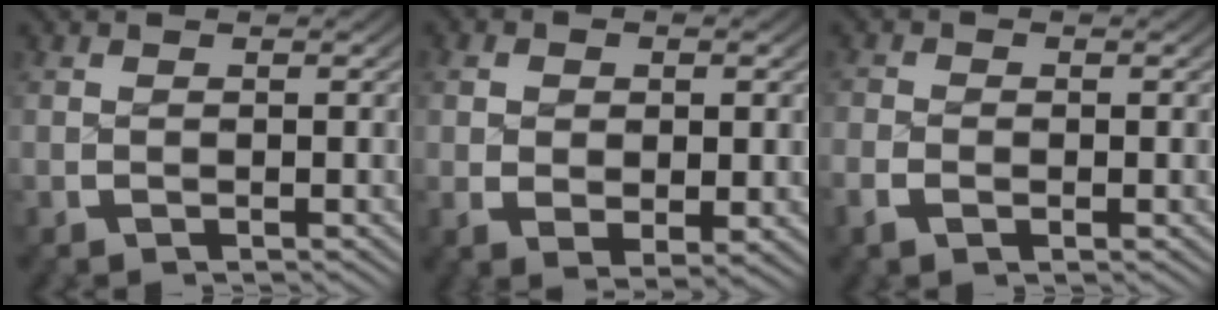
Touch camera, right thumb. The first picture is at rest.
{"total": 3.2, "force": [0.3, 1.9, 2.6], "torque": [-0.051, -0.013, 0.015]}
{"total": 1.5, "force": [-0.6, 1.1, 0.9], "torque": [-0.015, 0.004, -0.016]}